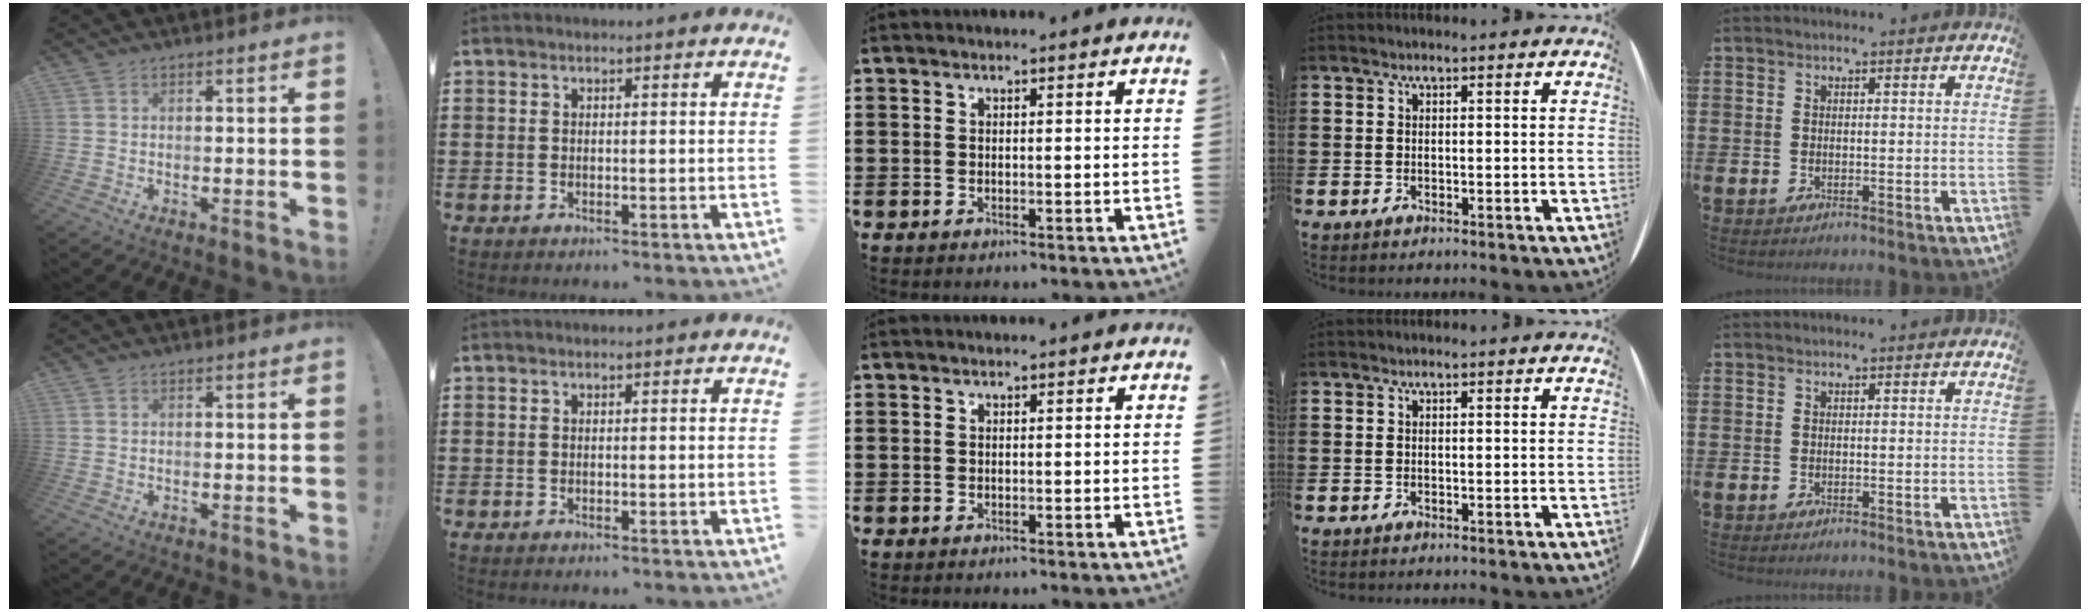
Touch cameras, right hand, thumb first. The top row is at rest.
{}